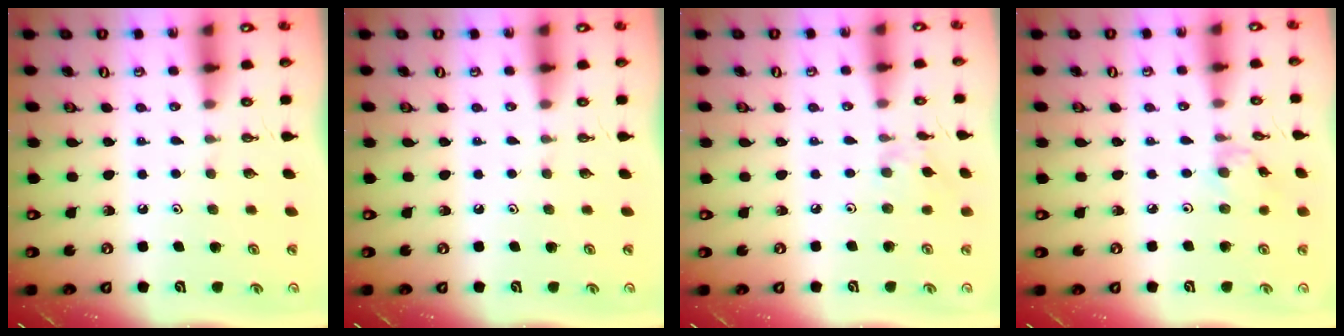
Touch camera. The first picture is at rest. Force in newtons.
{"total": 0.0}
{"total": 3.0, "press": 3.0, "slide": 0.3}
{"total": 1.3, "press": 1.2, "slide": 0.3}